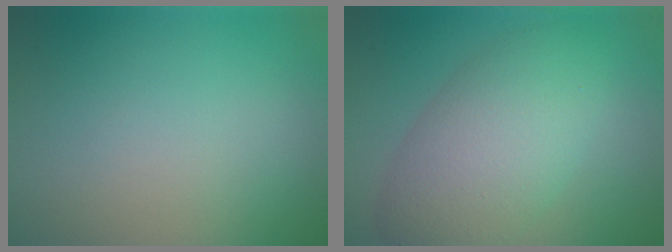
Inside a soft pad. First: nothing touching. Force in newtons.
{"total": 7.4, "press": 7.4, "slide": 0.3}